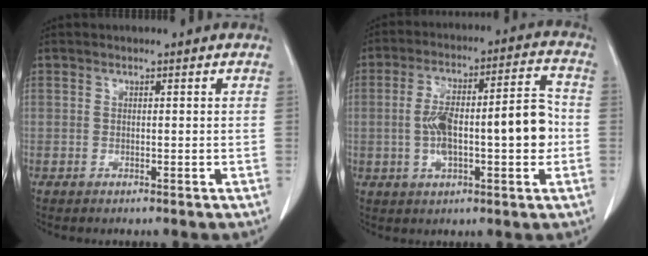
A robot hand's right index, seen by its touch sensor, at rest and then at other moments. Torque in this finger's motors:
{"motor_torque": [0.54, 0.02, 0.72, 0.13]}